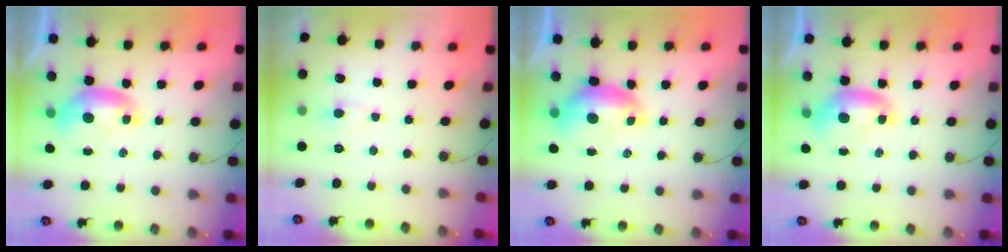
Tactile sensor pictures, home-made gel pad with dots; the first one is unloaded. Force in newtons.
{"total": 0.8, "press": 0.6, "slide": 0.5}
{"total": 1.2, "press": 1.1, "slide": 0.6}
{"total": 0.0}